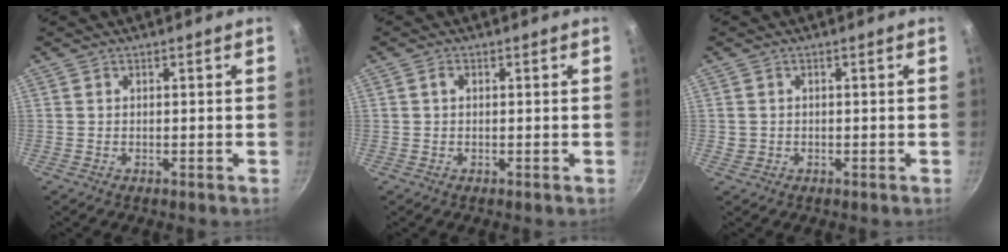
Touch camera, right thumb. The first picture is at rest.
{"total": 1.0, "force": [0.2, 0.6, 0.7], "torque": [-0.013, 0.005, 0.003]}
{"total": 1.5, "force": [-0.1, 1.4, 0.4], "torque": [-0.007, 0.003, 0.001]}